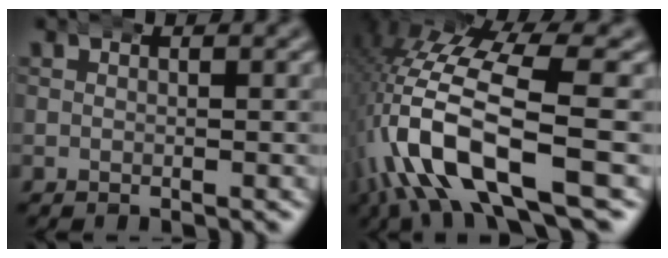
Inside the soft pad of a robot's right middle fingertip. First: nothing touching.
{"total": 10.4, "force": [-1.4, 5.1, 9.0], "torque": [-0.209, -0.014, -0.018]}